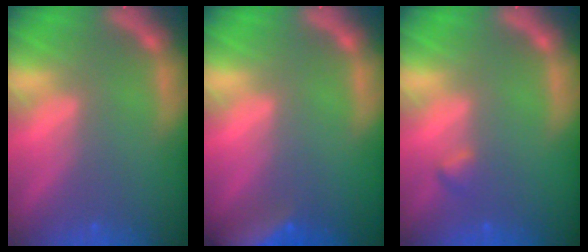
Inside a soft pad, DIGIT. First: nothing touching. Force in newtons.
{"total": 8.0}
{"total": 0.9}